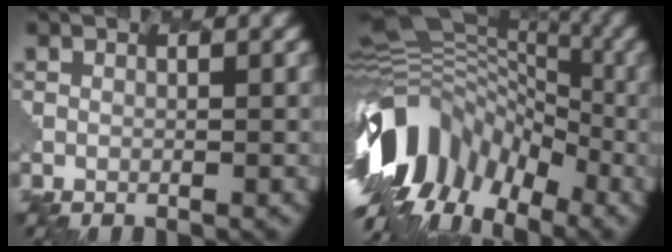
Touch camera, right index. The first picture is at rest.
{"total": 10.5, "force": [-5.8, 6.9, 5.4], "torque": [-0.162, 0.012, -0.115]}